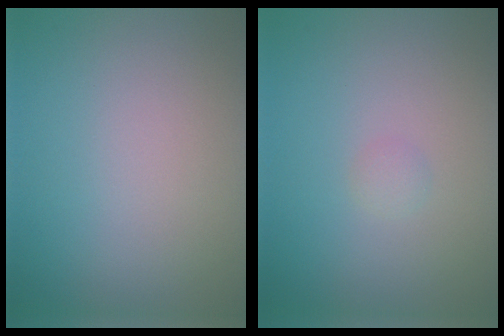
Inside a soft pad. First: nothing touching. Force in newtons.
{"total": 0.6, "press": 0.6, "slide": 0.0}